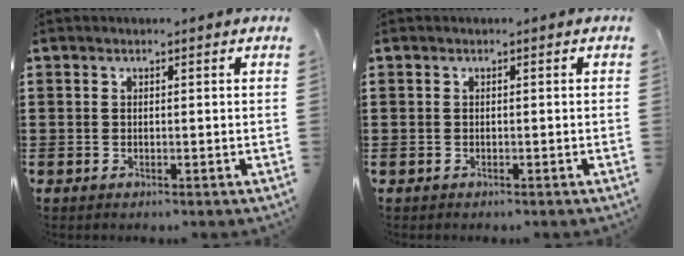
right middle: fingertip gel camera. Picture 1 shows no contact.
{"total": 0.0}